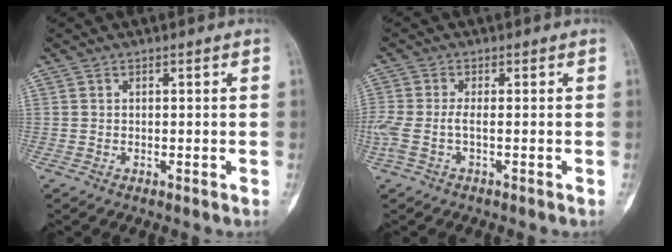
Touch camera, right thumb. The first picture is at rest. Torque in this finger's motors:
{"motor_torque": [0.75, 0.58, 0.14, 0.39, 0.04]}